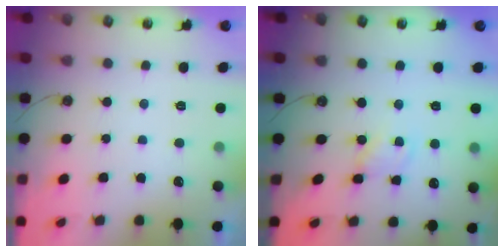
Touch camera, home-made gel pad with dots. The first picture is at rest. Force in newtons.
{"total": 1.6, "press": 1.6, "slide": 0.2}